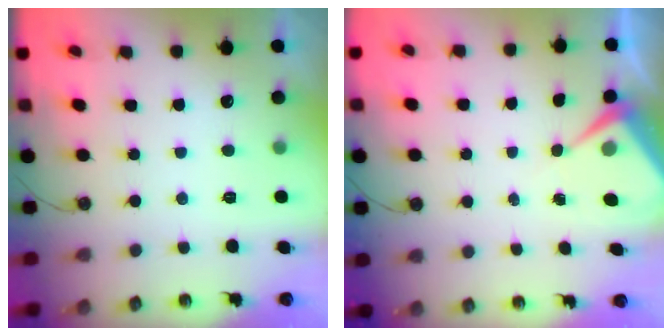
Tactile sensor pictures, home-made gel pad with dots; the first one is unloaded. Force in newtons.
{"total": 6.7, "press": 6.6, "slide": 0.7}